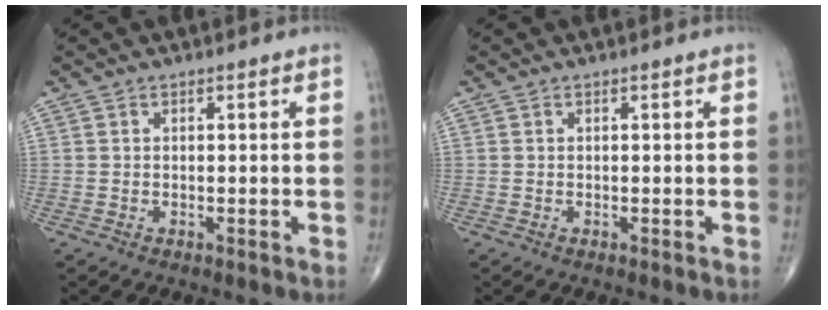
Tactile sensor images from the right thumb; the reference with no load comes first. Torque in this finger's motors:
{"motor_torque": [0.05, 0.05, -0.01, -0.01, 0.00]}